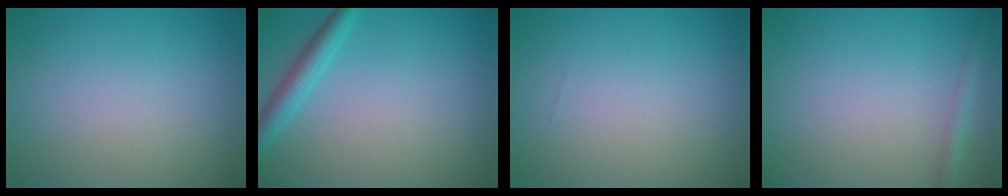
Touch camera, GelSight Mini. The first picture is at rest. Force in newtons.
{"total": 2.6, "press": 2.6, "slide": 0.2}
{"total": 0.0}
{"total": 1.3, "press": 1.3, "slide": 0.1}